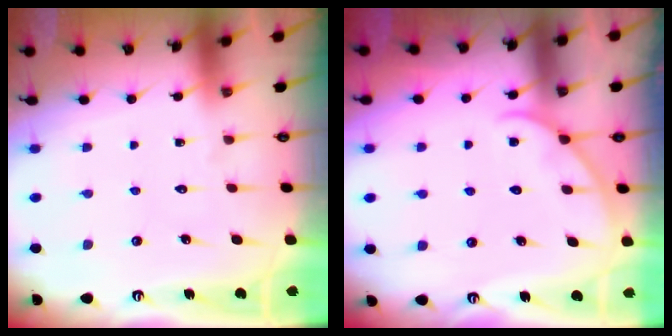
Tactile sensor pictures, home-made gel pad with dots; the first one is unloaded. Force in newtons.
{"total": 4.1, "press": 4.0, "slide": 0.4}